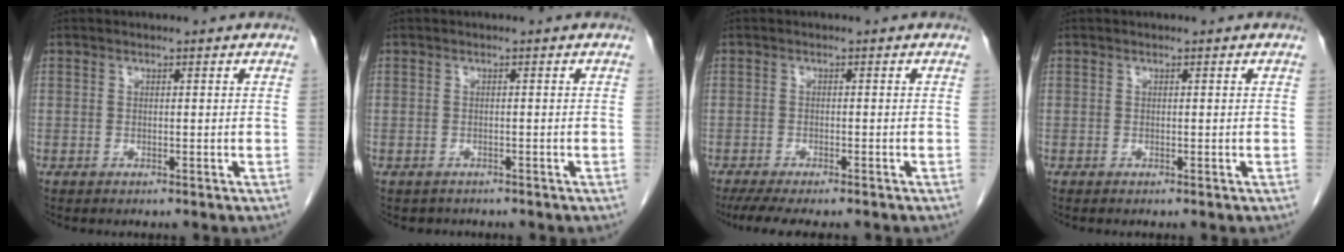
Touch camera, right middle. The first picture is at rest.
{"total": 1.6, "force": [-1.4, 0.9, 0.0], "torque": [-0.008, 0.000, -0.022]}
{"total": 8.4, "force": [-6.9, 1.6, 4.4], "torque": [-0.060, -0.009, -0.104]}
{"total": 0.0}